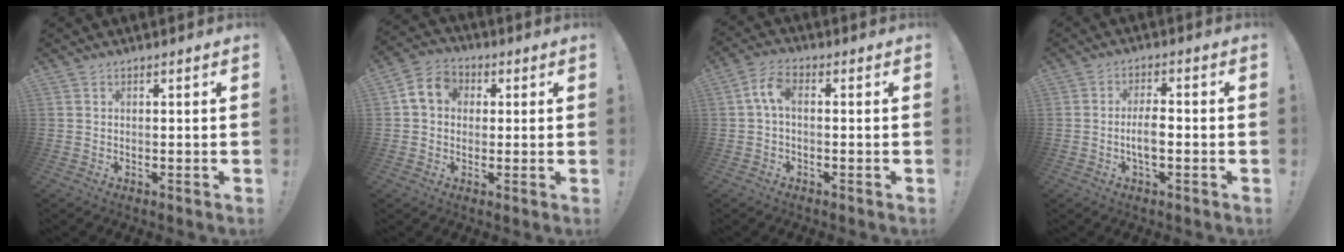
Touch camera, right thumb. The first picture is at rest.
{"total": 8.5, "force": [1.6, 7.1, 4.5], "torque": [-0.072, 0.016, 0.037]}
{"total": 6.0, "force": [0.3, 2.9, 5.2], "torque": [-0.113, 0.009, 0.007]}
{"total": 5.7, "force": [-1.4, 2.0, 5.1], "torque": [-0.103, 0.005, -0.026]}